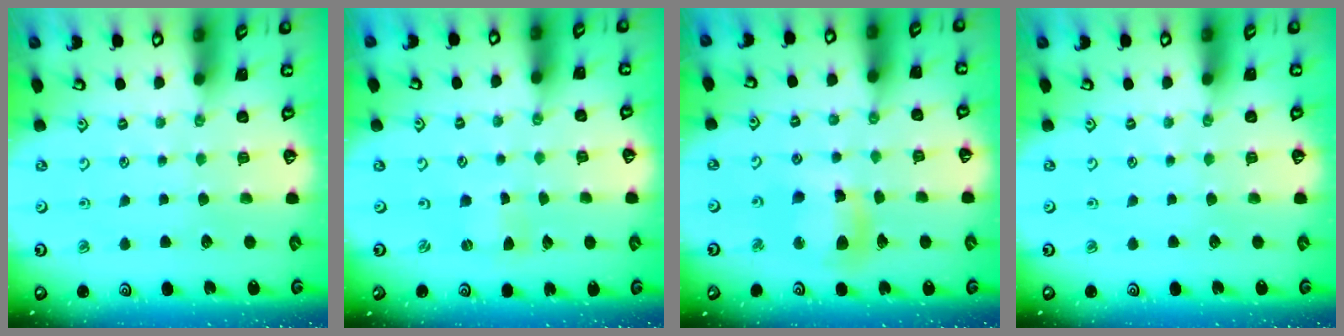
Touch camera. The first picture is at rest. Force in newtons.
{"total": 0.0}
{"total": 11.5, "press": 11.4, "slide": 1.5}
{"total": 0.0}